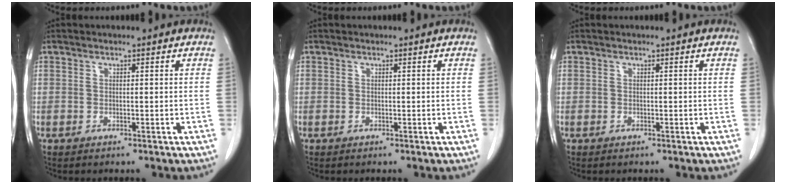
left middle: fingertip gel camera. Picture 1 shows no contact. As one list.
[{"total": 0.0}, {"total": 0.0}]